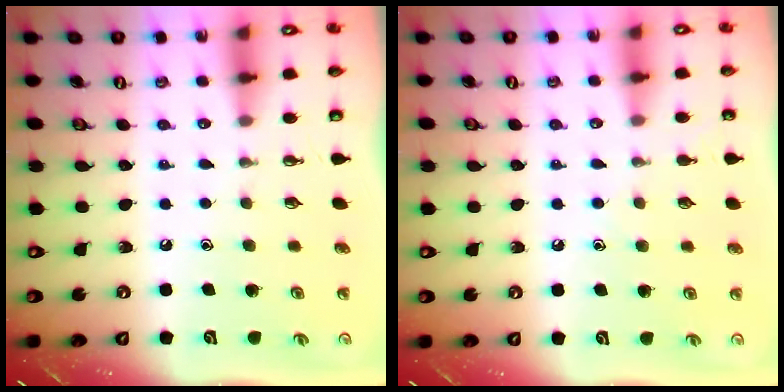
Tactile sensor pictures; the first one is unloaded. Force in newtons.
{"total": 4.5, "press": 4.5, "slide": 0.4}